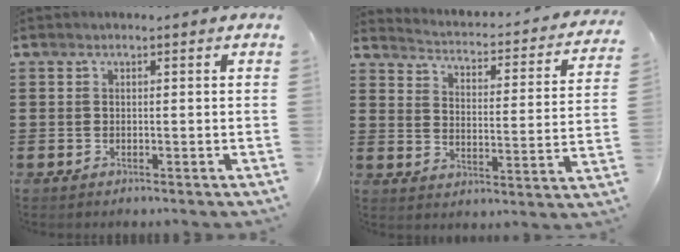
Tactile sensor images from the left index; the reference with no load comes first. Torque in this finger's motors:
{"motor_torque": [0.38, 0.57, -0.09, -0.04]}